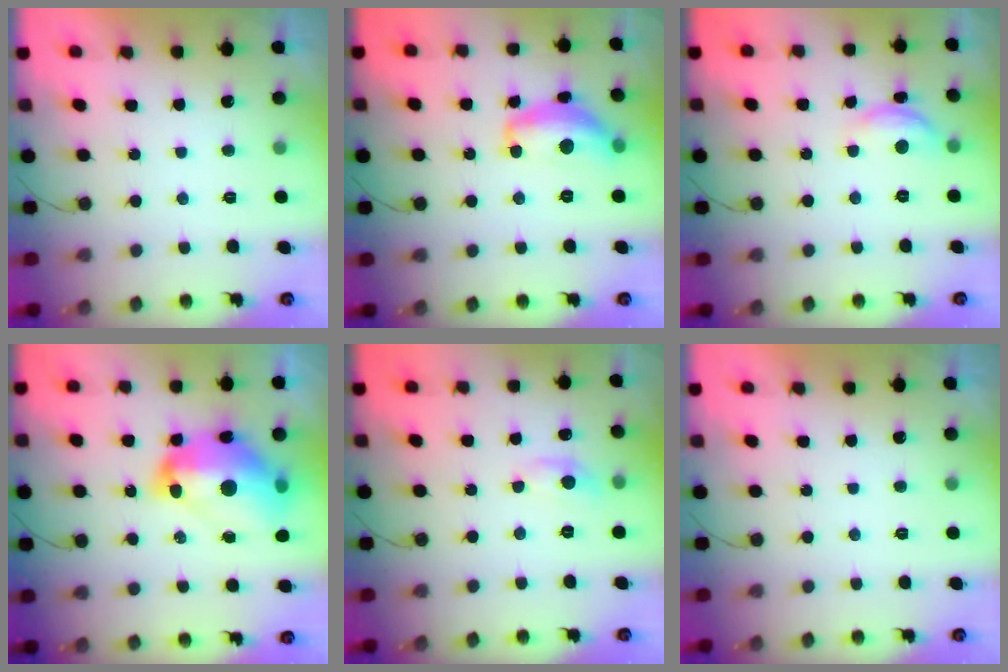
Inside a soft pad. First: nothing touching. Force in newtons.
{"total": 14.3, "press": 14.2, "slide": 1.1}
{"total": 9.3, "press": 9.3, "slide": 0.5}
{"total": 20.0, "press": 19.9, "slide": 1.4}
{"total": 6.2, "press": 6.2, "slide": 0.6}
{"total": 0.0}